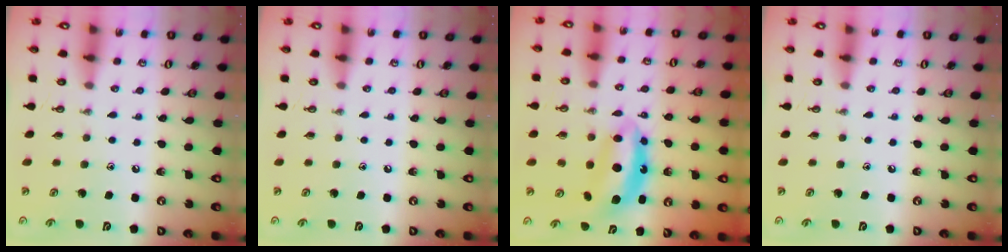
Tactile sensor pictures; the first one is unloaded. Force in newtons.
{"total": 0.0}
{"total": 6.9, "press": 6.8, "slide": 0.6}
{"total": 0.0}